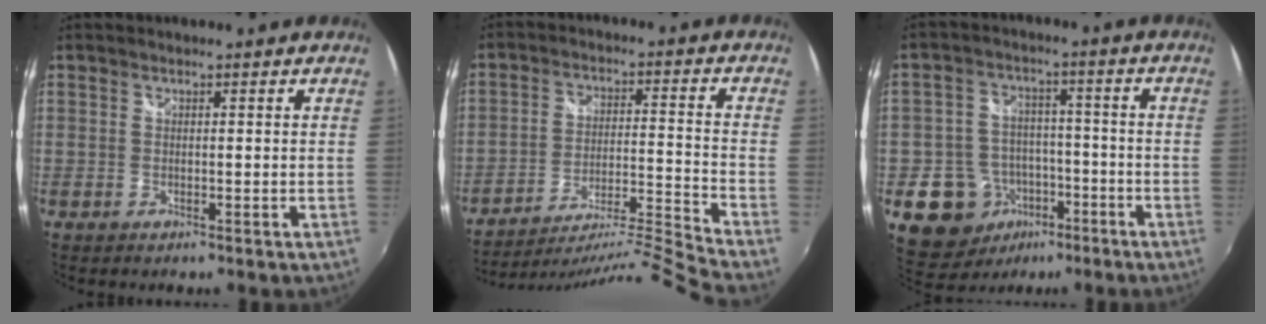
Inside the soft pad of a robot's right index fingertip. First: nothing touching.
{"total": 16.7, "force": [-15.1, -4.9, 5.0], "torque": [-0.087, -0.019, -0.251]}
{"total": 11.3, "force": [-5.3, 9.6, 2.7], "torque": [-0.076, 0.029, -0.068]}